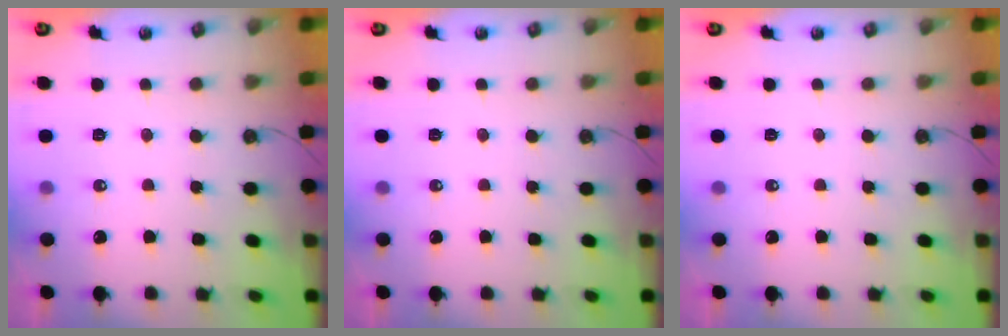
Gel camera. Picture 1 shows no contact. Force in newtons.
{"total": 0.0}
{"total": 0.0}